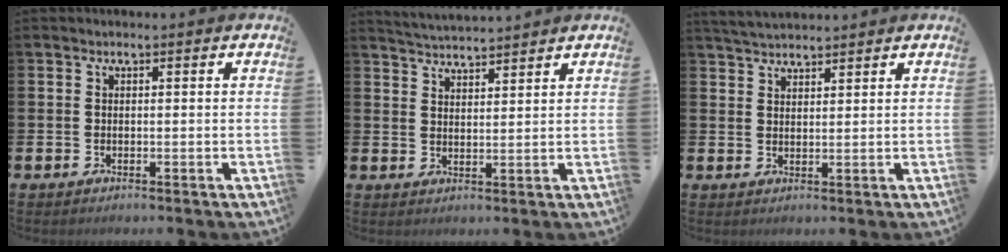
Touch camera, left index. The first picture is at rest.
{"total": 3.8, "force": [3.8, 0.0, 0.0], "torque": [-0.009, -0.022, 0.070]}
{"total": 3.5, "force": [3.4, 0.6, 0.6], "torque": [-0.016, -0.011, 0.064]}